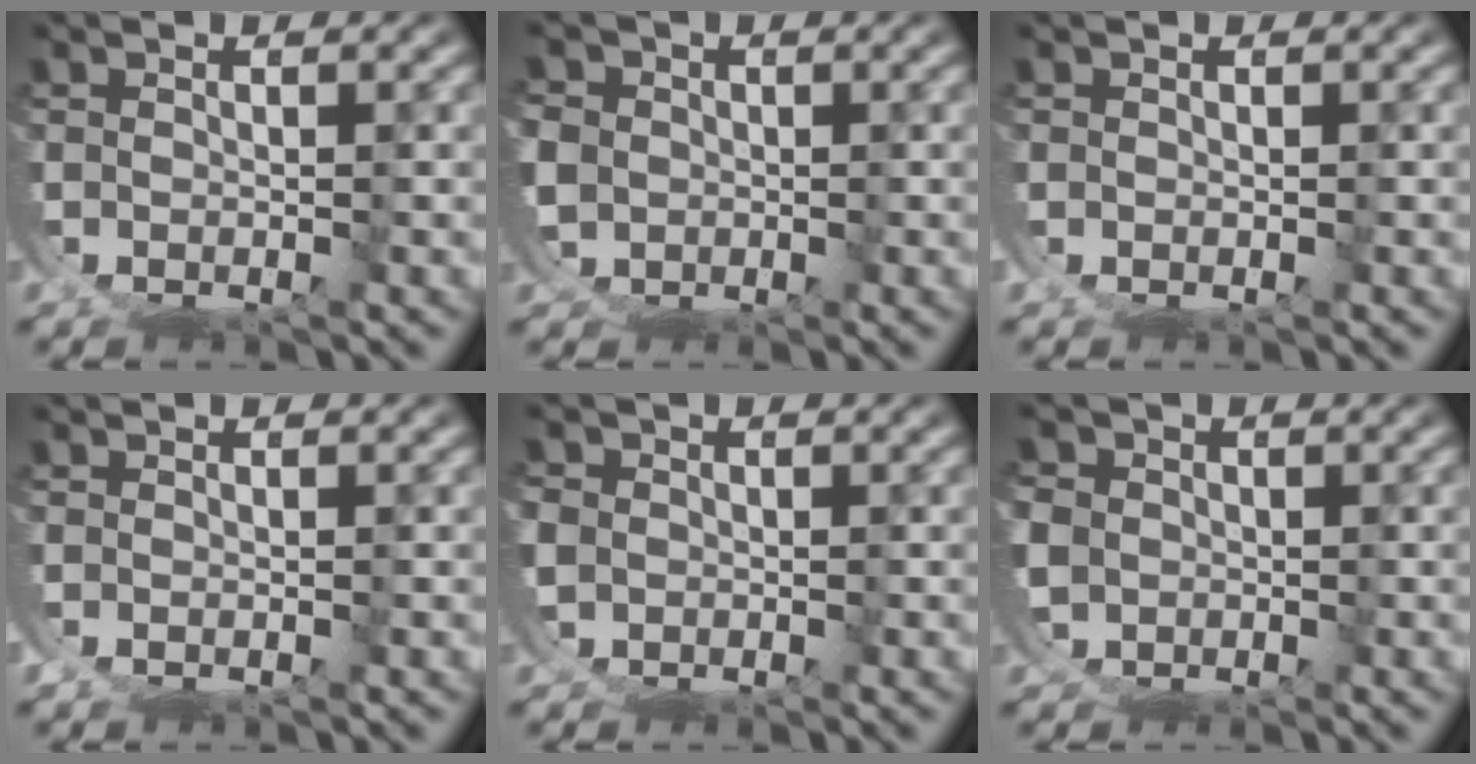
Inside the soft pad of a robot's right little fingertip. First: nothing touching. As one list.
[{"total": 4.8, "force": [-0.5, 4.3, 2.1], "torque": [-0.062, -0.026, -0.001]}, {"total": 0.6, "force": [0.0, 0.5, 0.2], "torque": [-0.009, 0.000, 0.001]}, {"total": 1.0, "force": [-0.1, 0.9, 0.4], "torque": [-0.016, -0.002, -0.002]}, {"total": 2.7, "force": [-0.4, 2.4, 1.1], "torque": [-0.043, -0.020, -0.001]}, {"total": 4.2, "force": [-0.5, 3.8, 1.8], "torque": [-0.058, -0.025, -0.001]}]